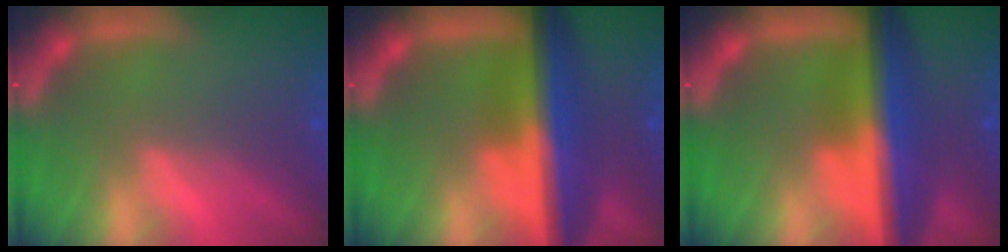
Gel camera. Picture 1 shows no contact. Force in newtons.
{"total": 10.1}
{"total": 10.1}